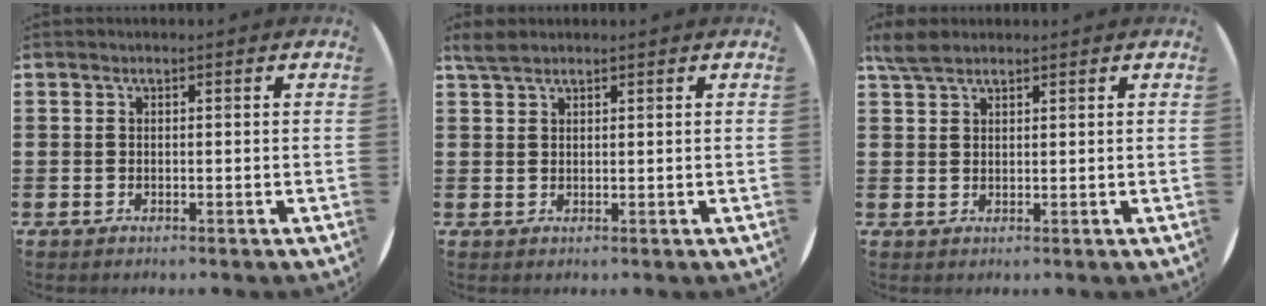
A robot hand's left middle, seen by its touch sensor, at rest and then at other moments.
{"total": 2.0, "force": [1.8, 0.5, 0.8], "torque": [-0.019, 0.003, 0.034]}
{"total": 3.0, "force": [2.5, 1.1, 1.3], "torque": [-0.024, 0.002, 0.046]}